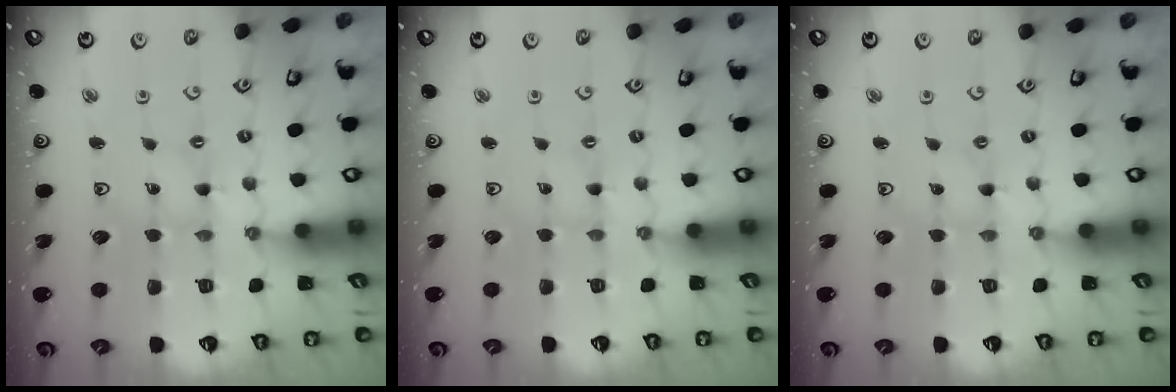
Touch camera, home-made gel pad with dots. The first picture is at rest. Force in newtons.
{"total": 0.0}
{"total": 0.0}